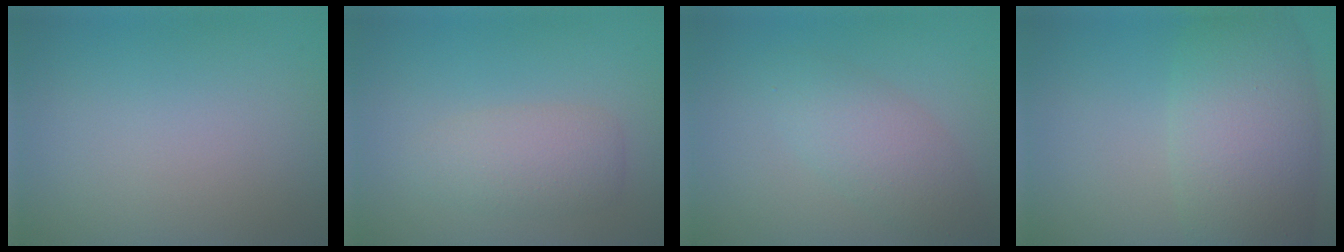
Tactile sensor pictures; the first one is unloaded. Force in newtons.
{"total": 3.0, "press": 3.0, "slide": 0.3}
{"total": 3.5, "press": 3.5, "slide": 0.1}
{"total": 8.1, "press": 8.1, "slide": 0.5}